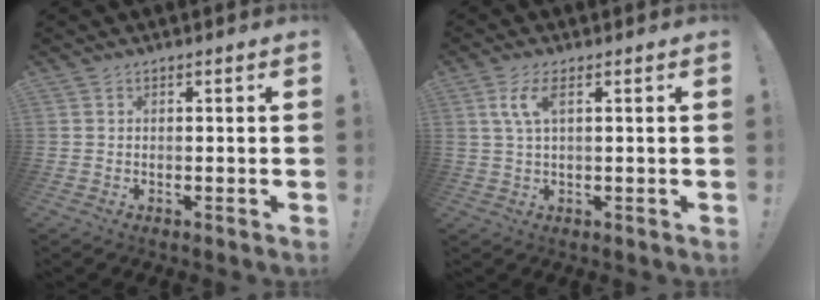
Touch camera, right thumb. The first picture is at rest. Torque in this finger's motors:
{"motor_torque": [0.50, 0.51, 0.42, 0.05, 0.72]}